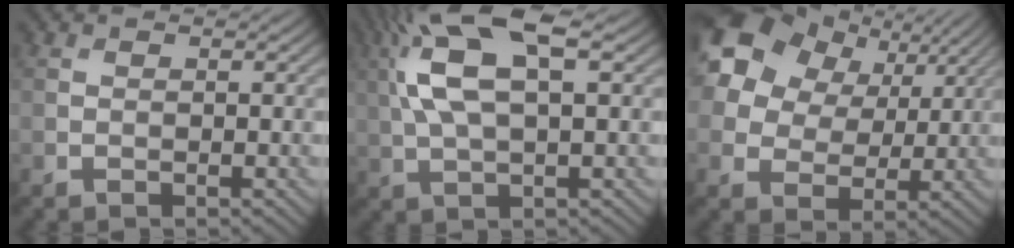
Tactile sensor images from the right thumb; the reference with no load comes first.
{"total": 11.1, "force": [3.3, 4.1, 9.7], "torque": [-0.214, 0.014, 0.060]}
{"total": 18.7, "force": [9.4, 13.4, 9.0], "torque": [-0.260, 0.067, 0.192]}